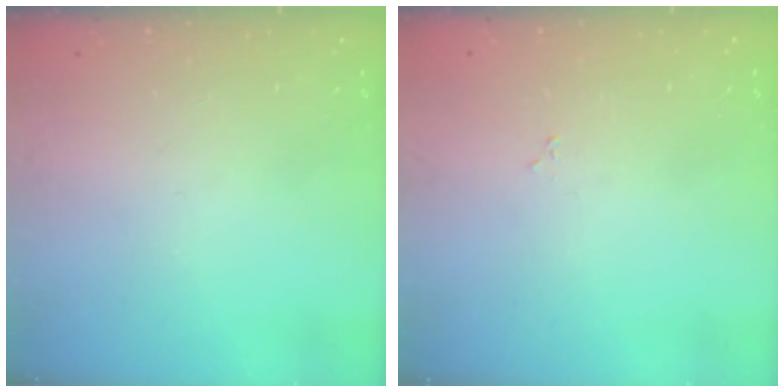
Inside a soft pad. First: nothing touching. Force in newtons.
{"total": 1.9, "press": 1.9, "slide": 0.3}